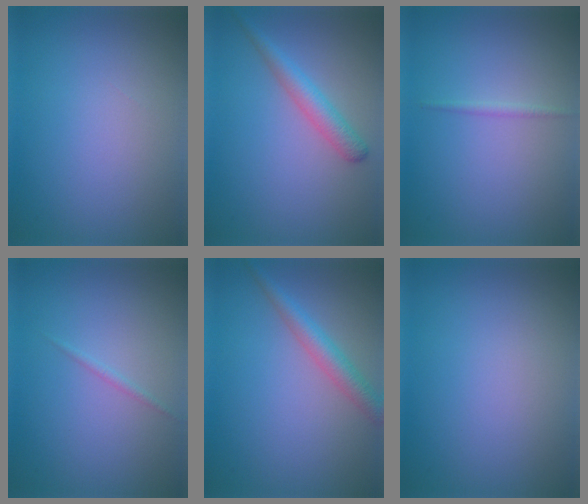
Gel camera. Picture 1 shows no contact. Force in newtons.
{"total": 2.7, "press": 2.7, "slide": 0.1}
{"total": 0.7, "press": 0.7, "slide": 0.0}
{"total": 0.6, "press": 0.6, "slide": 0.1}
{"total": 2.9, "press": 2.9, "slide": 0.1}
{"total": 0.0}